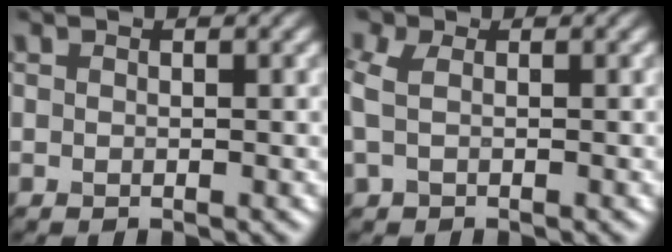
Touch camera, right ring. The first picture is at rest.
{"total": 2.7, "force": [0.4, 2.0, 1.8], "torque": [-0.046, 0.008, 0.000]}